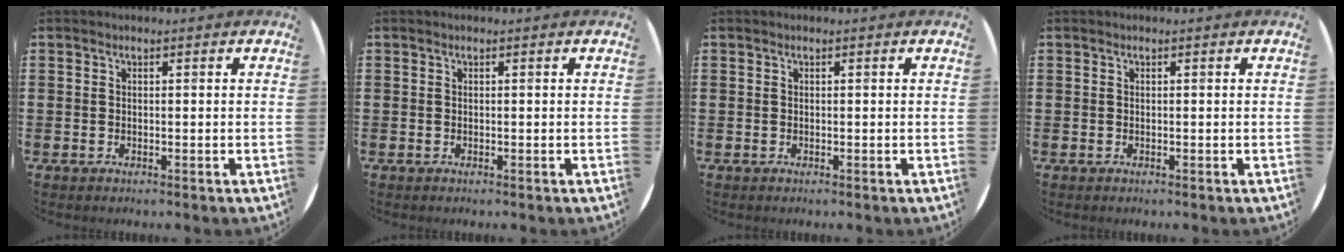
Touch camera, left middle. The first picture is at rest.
{"total": 0.0}
{"total": 0.0}
{"total": 0.0}